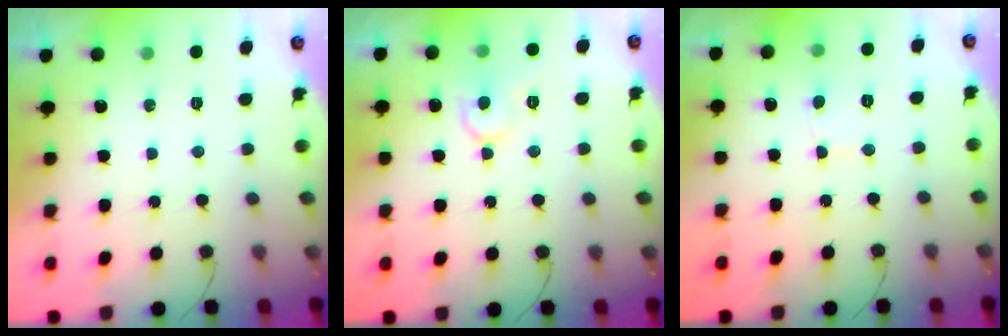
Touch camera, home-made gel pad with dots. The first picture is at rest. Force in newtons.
{"total": 9.3, "press": 9.3, "slide": 0.8}
{"total": 2.9, "press": 2.8, "slide": 0.3}